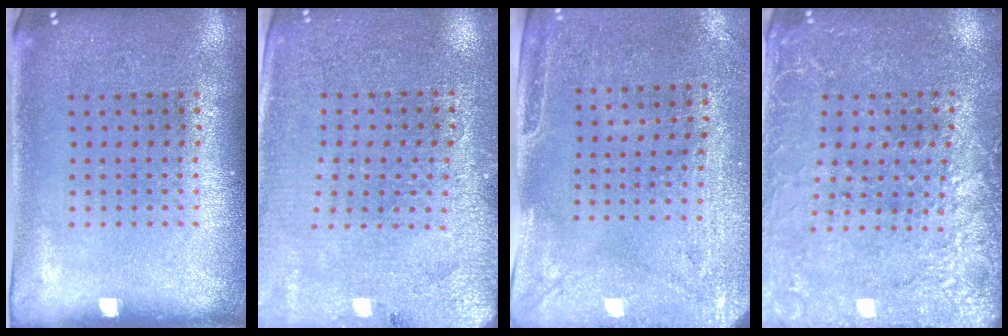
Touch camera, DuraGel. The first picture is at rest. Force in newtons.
{"total": 2.8, "press": 2.8, "slide": 0.5}
{"total": 3.0, "press": 2.4, "slide": 1.7}
{"total": 2.9, "press": 2.8, "slide": 0.4}